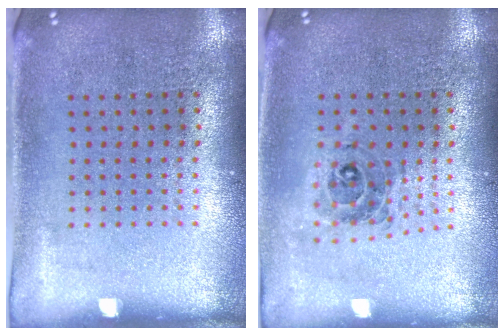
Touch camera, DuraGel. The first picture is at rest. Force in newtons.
{"total": 0.6, "press": 0.6, "slide": 0.2}